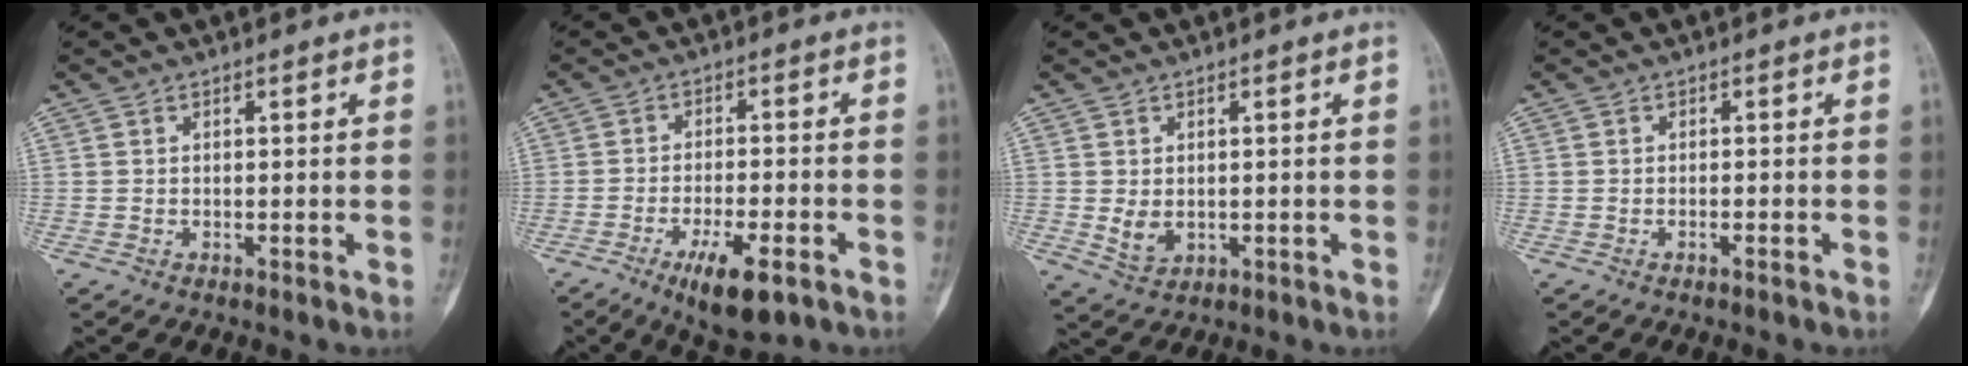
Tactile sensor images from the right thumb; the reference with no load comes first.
{"total": 9.1, "force": [-4.9, 2.8, 7.2], "torque": [-0.123, 0.007, -0.072]}
{"total": 3.4, "force": [0.0, 2.5, 2.3], "torque": [-0.035, -0.007, 0.012]}
{"total": 0.9, "force": [-0.7, 0.1, 0.6], "torque": [-0.019, 0.005, -0.008]}